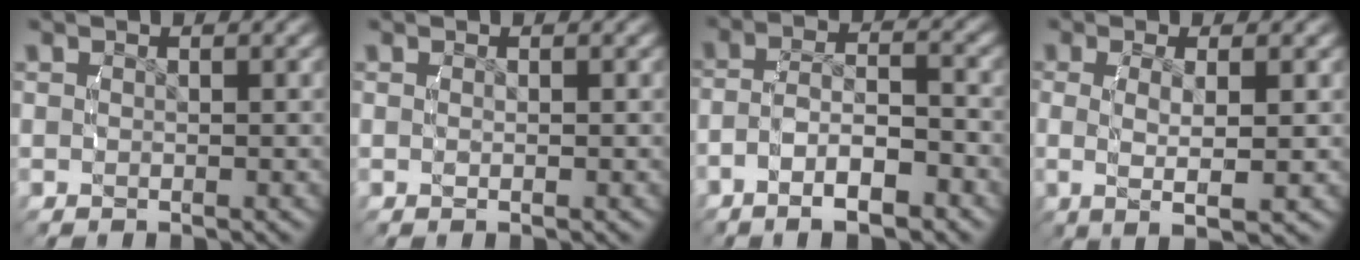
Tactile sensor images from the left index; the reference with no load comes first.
{"total": 0.7, "force": [-0.1, -0.5, 0.5], "torque": [-0.011, -0.003, 0.002]}
{"total": 5.0, "force": [-2.6, 2.2, 3.7], "torque": [-0.070, -0.003, -0.042]}
{"total": 4.7, "force": [0.0, 1.4, 4.5], "torque": [-0.086, -0.004, 0.008]}